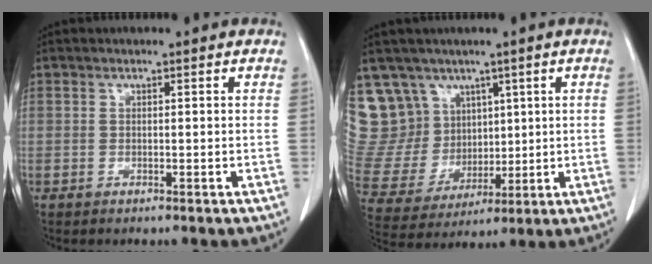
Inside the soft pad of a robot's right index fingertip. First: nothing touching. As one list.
[{"total": 14.7, "force": [8.6, 11.5, 2.9], "torque": [-0.085, 0.059, 0.197]}]